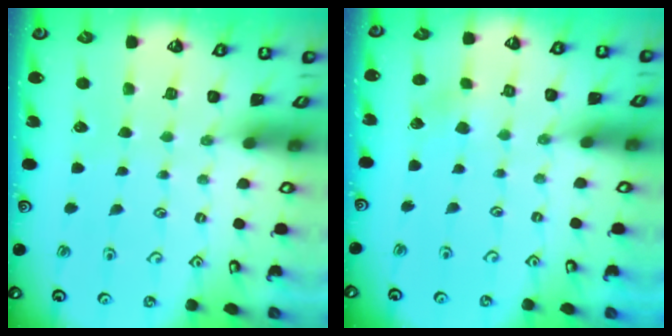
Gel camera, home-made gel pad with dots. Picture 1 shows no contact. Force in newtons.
{"total": 2.6, "press": 2.6, "slide": 0.2}